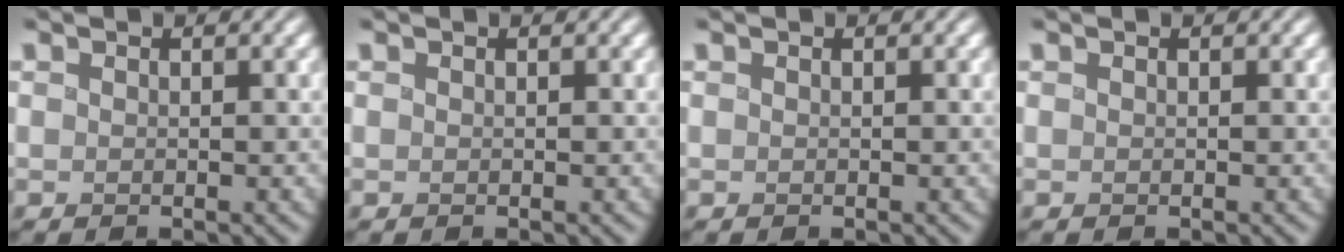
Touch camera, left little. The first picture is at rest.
{"total": 0.0}
{"total": 0.0}
{"total": 0.0}